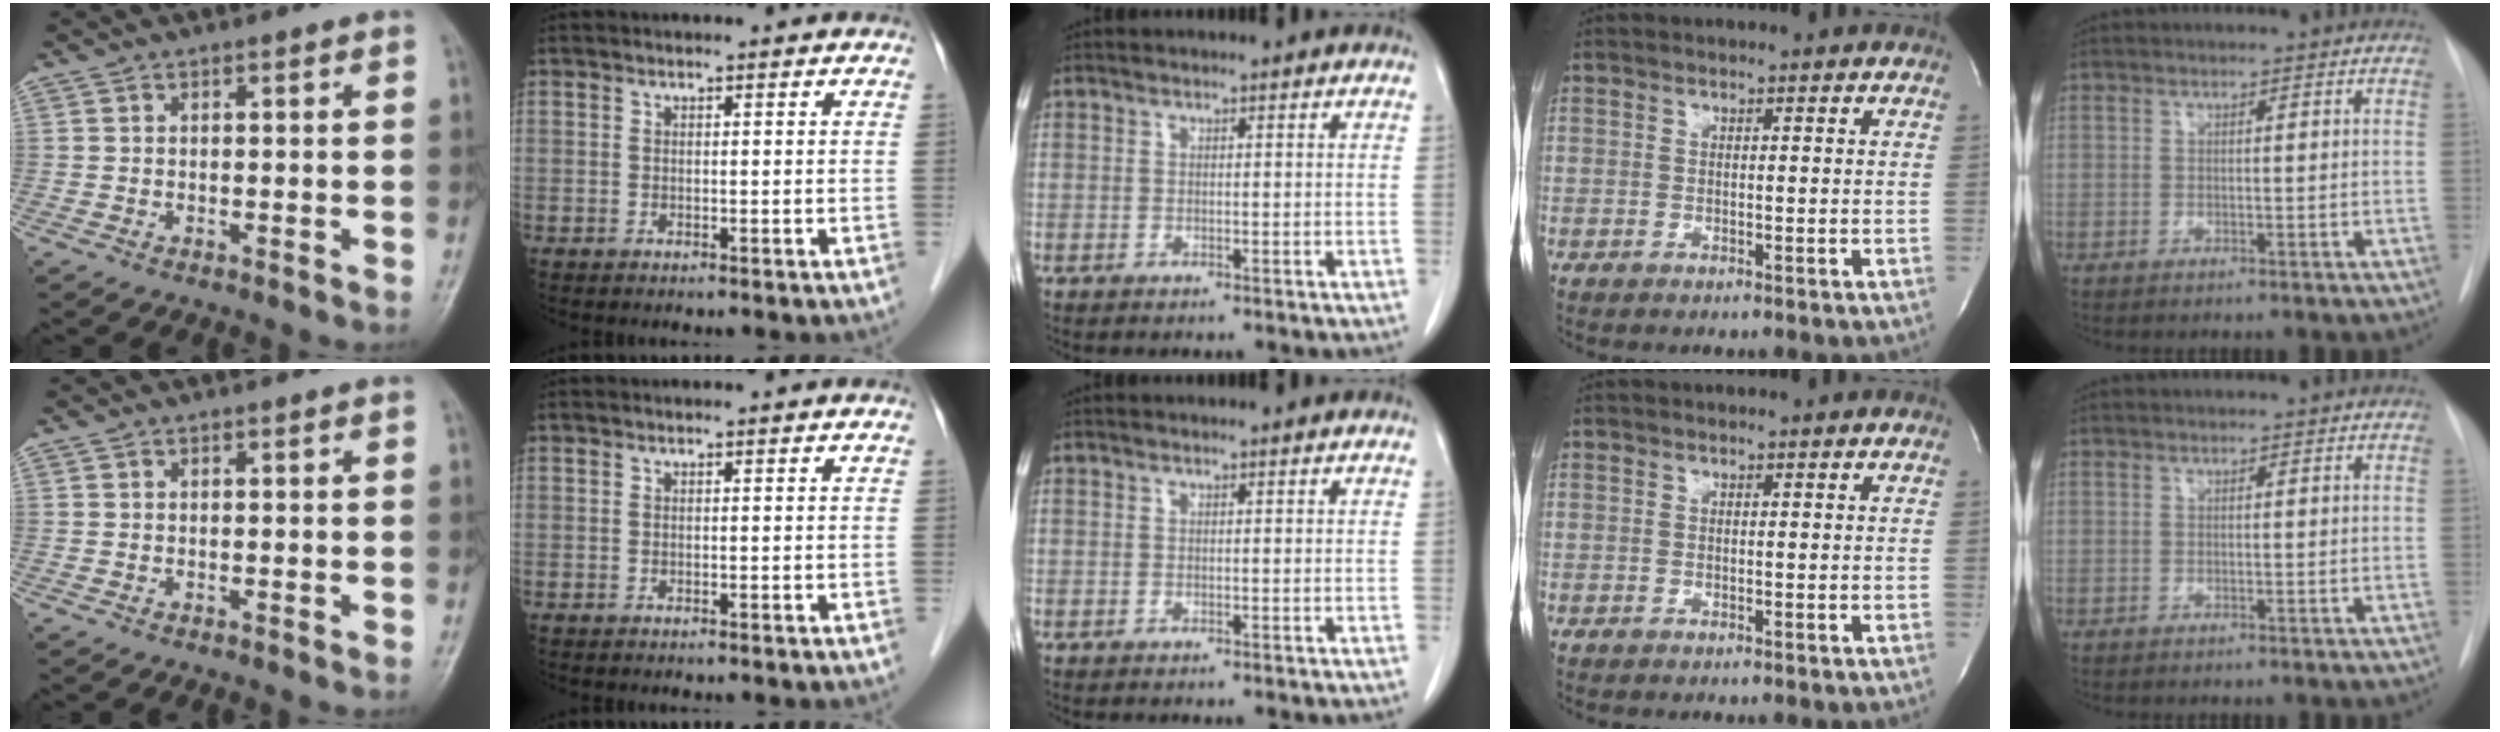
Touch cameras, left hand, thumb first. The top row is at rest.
{}